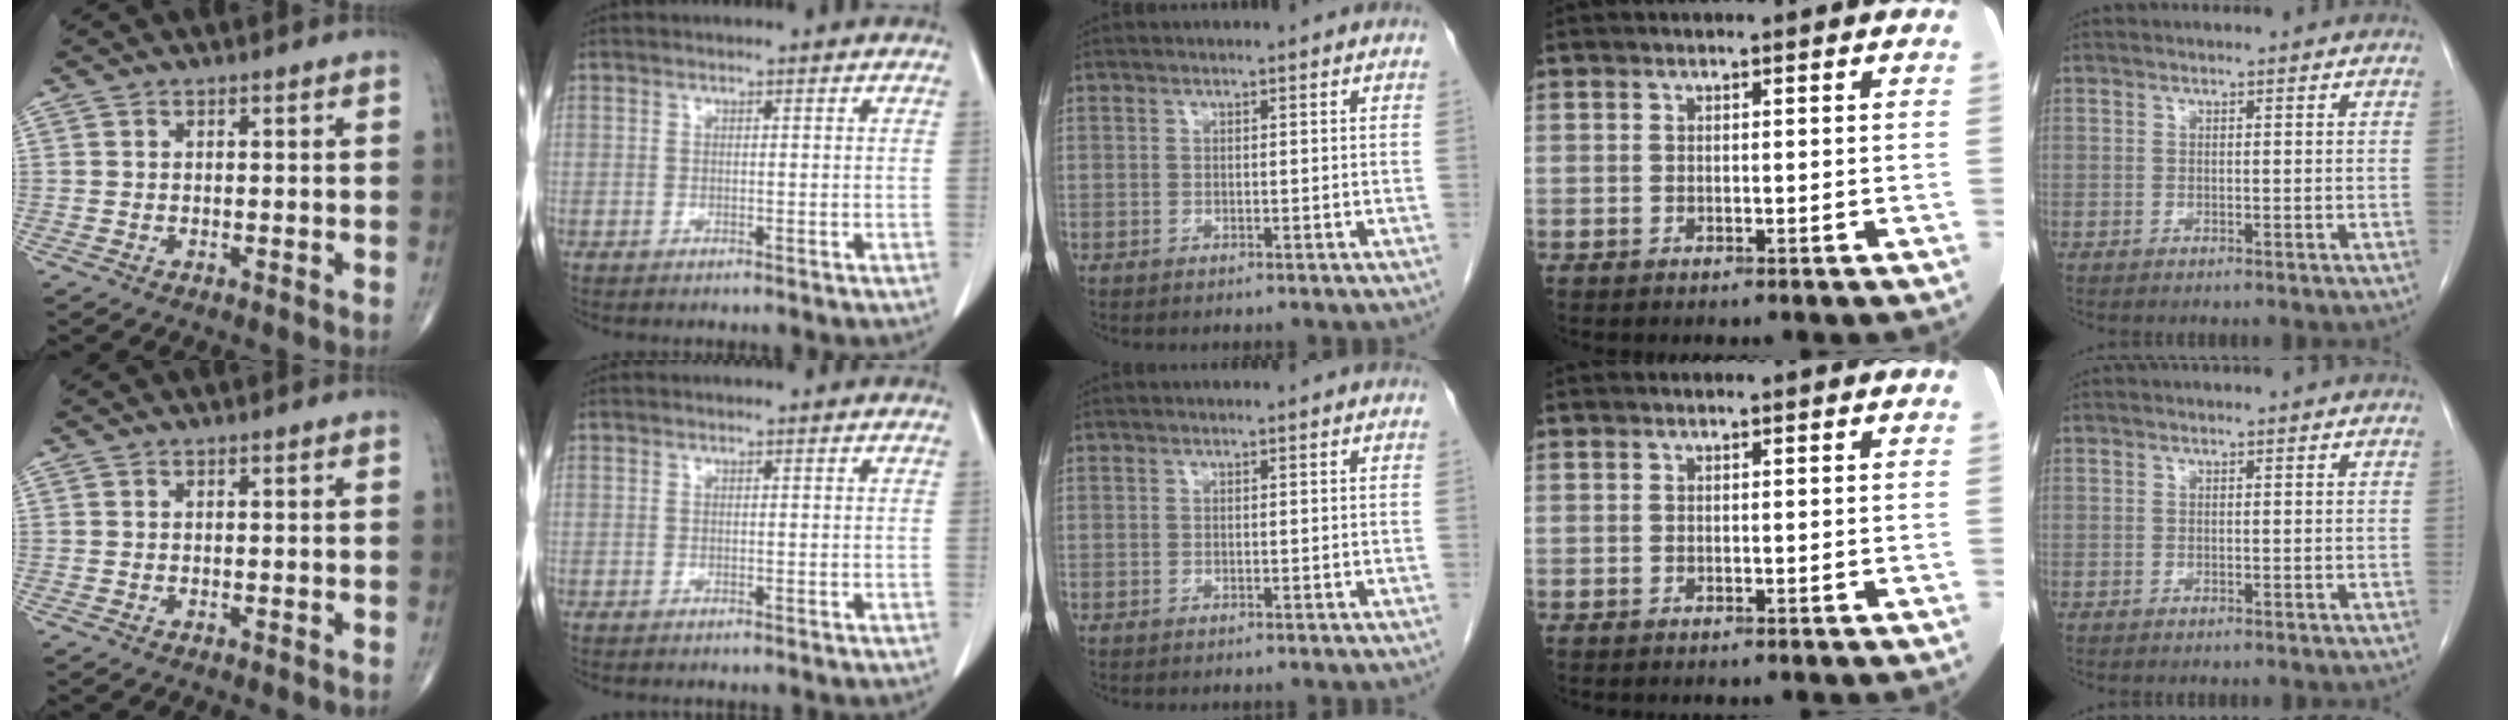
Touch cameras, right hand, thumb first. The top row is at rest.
{}